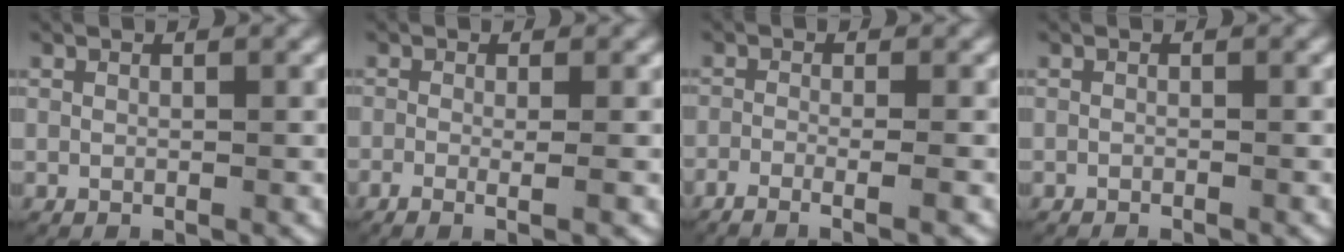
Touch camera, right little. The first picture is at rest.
{"total": 2.4, "force": [-1.2, 0.6, 2.0], "torque": [-0.049, -0.010, -0.020]}
{"total": 3.4, "force": [-2.4, 0.6, 2.3], "torque": [-0.047, -0.005, -0.041]}
{"total": 0.5, "force": [-0.5, 0.0, 0.0], "torque": [-0.002, -0.003, -0.008]}